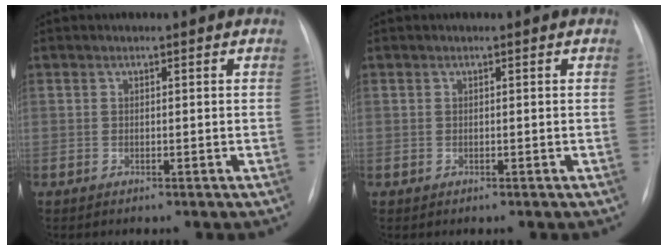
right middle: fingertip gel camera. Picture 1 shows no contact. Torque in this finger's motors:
{"motor_torque": [0.16, -0.18, 0.03, 0.01]}